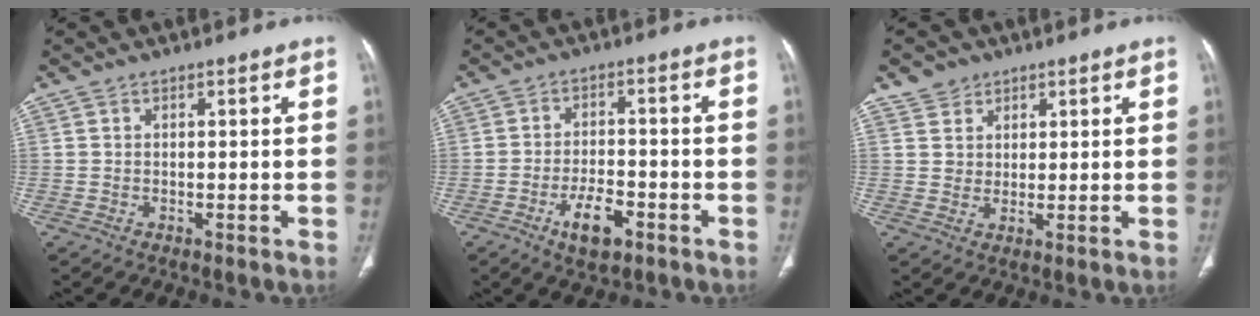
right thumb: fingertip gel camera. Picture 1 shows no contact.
{"total": 6.9, "force": [-3.6, 3.2, 5.0], "torque": [-0.079, 0.021, -0.057]}
{"total": 4.4, "force": [2.7, 3.4, 0.4], "torque": [0.014, -0.014, 0.048]}